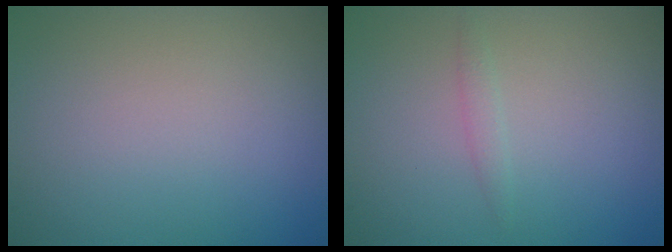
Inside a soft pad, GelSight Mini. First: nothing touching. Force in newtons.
{"total": 0.8, "press": 0.8, "slide": 0.1}